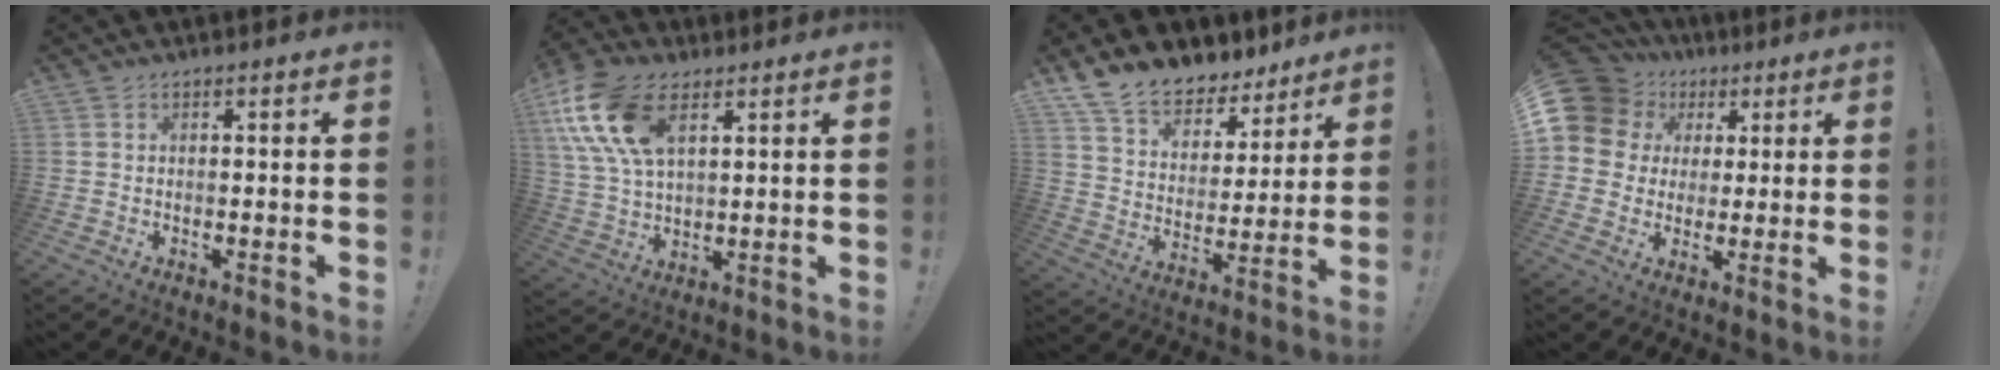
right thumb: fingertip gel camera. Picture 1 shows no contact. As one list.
[{"total": 16.7, "force": [7.5, 9.6, 11.5], "torque": [-0.247, -0.015, 0.140]}, {"total": 13.0, "force": [10.6, 6.6, 3.7], "torque": [-0.073, -0.085, 0.197]}, {"total": 11.9, "force": [3.9, 10.2, 4.7], "torque": [-0.074, -0.016, 0.079]}]